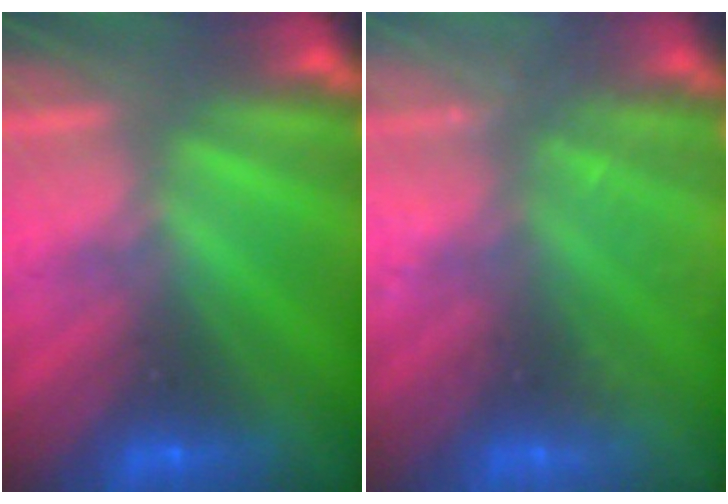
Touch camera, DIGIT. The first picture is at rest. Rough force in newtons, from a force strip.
{"total": 2.7}